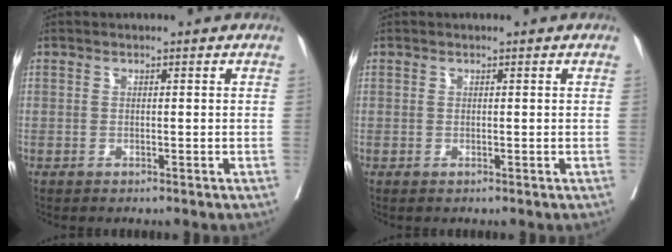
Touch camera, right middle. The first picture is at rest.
{"total": 0.0}